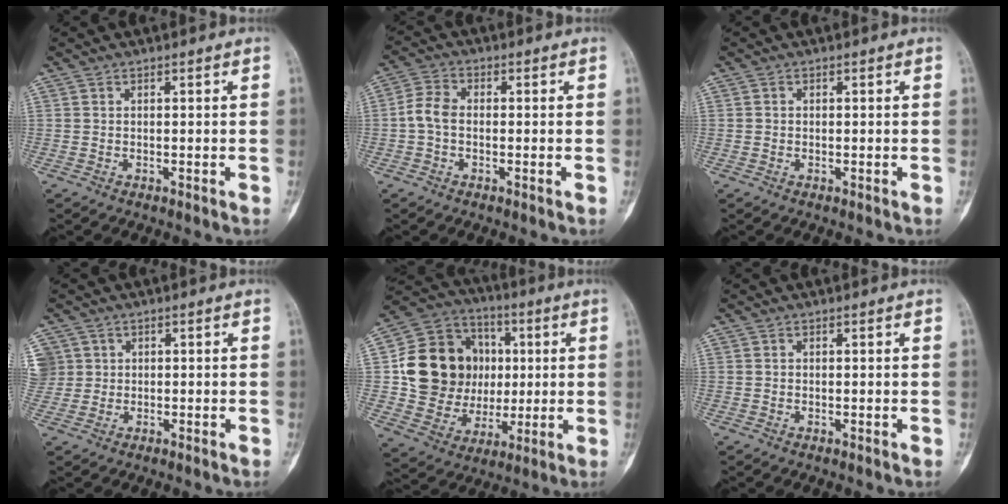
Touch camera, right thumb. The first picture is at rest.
{"total": 4.7, "force": [-0.7, 3.2, 3.4], "torque": [-0.065, 0.014, -0.022]}
{"total": 0.5, "force": [-0.1, 0.5, 0.1], "torque": [-0.001, 0.003, -0.002]}
{"total": 5.1, "force": [1.1, 4.9, 0.7], "torque": [0.003, 0.019, 0.023]}
{"total": 20.5, "force": [2.1, 17.1, 11.0], "torque": [-0.156, 0.021, 0.054]}
{"total": 0.0}